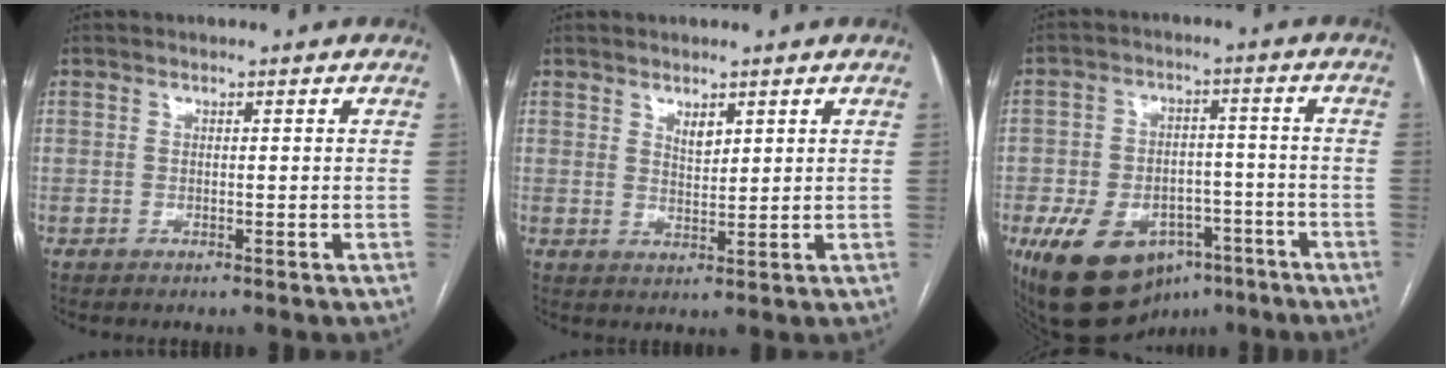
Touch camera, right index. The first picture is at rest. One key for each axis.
{"total": 2.4, "fx": 1.5, "fy": 1.1, "fz": 1.5, "tx": -0.027, "ty": -0.004, "tz": 0.033}
{"total": 16.4, "fx": -9.1, "fy": 10.0, "fz": 9.2, "tx": -0.166, "ty": 0.014, "tz": -0.134}